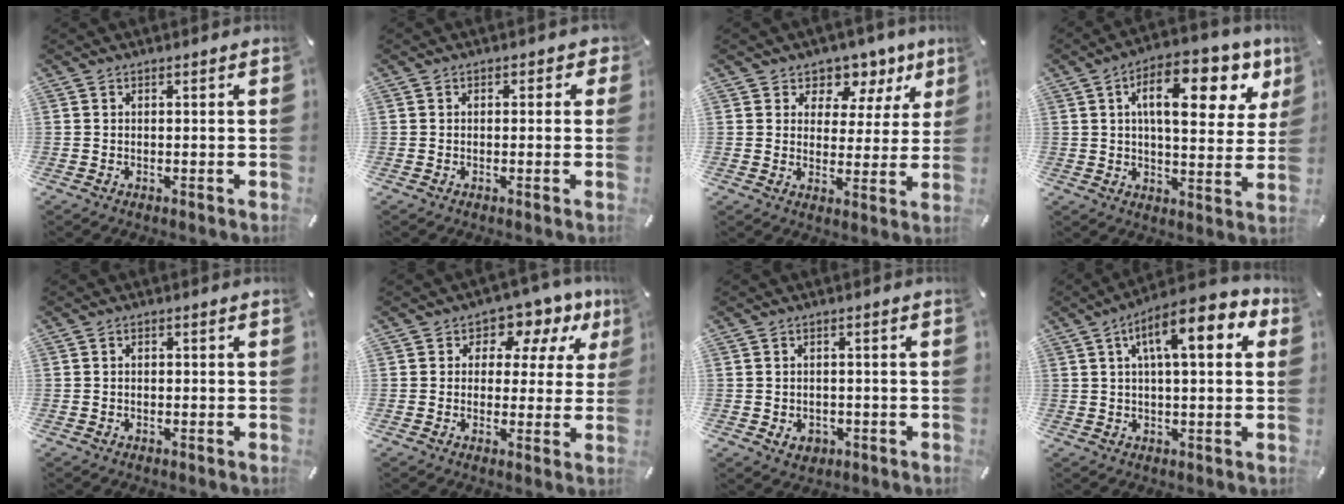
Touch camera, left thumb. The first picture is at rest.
{"total": 1.3, "force": [-0.3, 1.1, 0.7], "torque": [-0.005, 0.004, -0.009]}
{"total": 7.4, "force": [5.1, 5.0, 1.8], "torque": [-0.020, -0.047, 0.085]}
{"total": 17.4, "force": [7.4, 7.8, 13.7], "torque": [-0.205, -0.022, 0.117]}
{"total": 0.8, "force": [-0.1, 0.5, 0.6], "torque": [-0.012, 0.003, -0.004]}
{"total": 7.3, "force": [3.0, 5.5, 3.8], "torque": [-0.054, -0.019, 0.048]}
{"total": 3.3, "force": [-1.1, 2.8, 1.5], "torque": [-0.017, 0.001, -0.019]}
{"total": 12.5, "force": [4.6, 4.1, 10.9], "torque": [-0.177, -0.012, 0.074]}